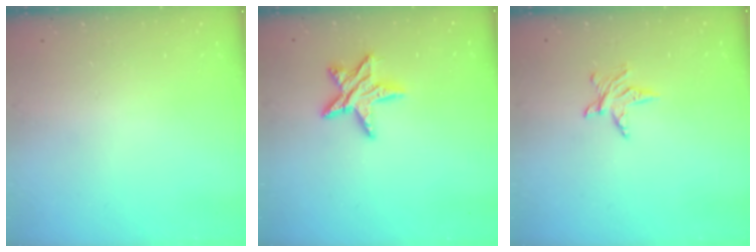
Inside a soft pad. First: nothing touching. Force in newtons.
{"total": 10.2, "press": 10.2, "slide": 0.9}
{"total": 3.7, "press": 3.6, "slide": 0.5}